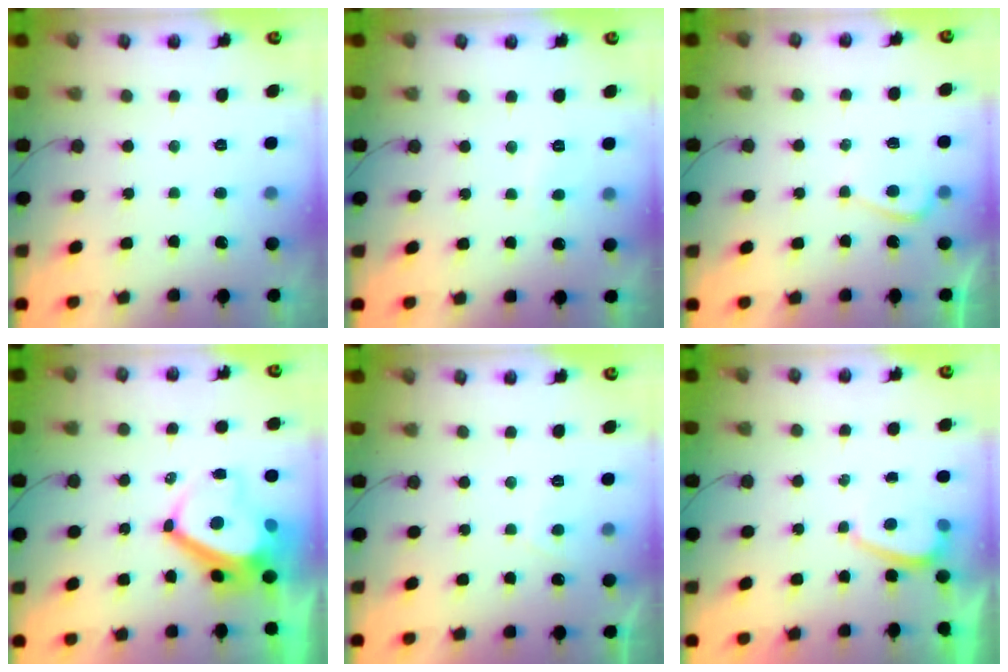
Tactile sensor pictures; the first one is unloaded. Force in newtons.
{"total": 1.3, "press": 1.2, "slide": 0.5}
{"total": 3.7, "press": 3.7, "slide": 0.5}
{"total": 7.4, "press": 7.3, "slide": 0.9}
{"total": 2.8, "press": 2.7, "slide": 0.8}
{"total": 0.6, "press": 0.3, "slide": 0.5}